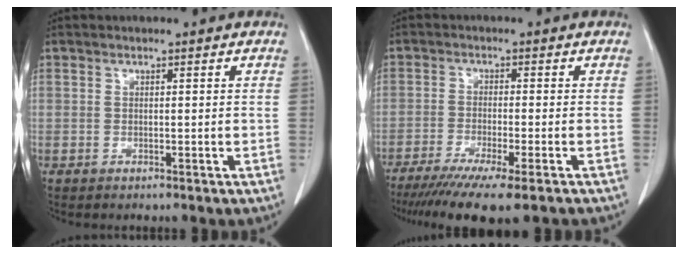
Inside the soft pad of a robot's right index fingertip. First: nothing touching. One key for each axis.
{"total": 12.2, "fx": -9.4, "fy": 0.6, "fz": 7.8, "tx": -0.114, "ty": -0.031, "tz": -0.145}